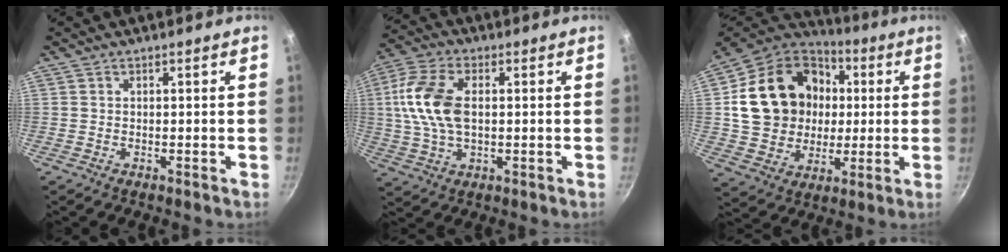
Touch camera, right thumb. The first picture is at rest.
{"total": 12.6, "force": [1.3, 7.2, 10.3], "torque": [-0.203, 0.014, 0.016]}
{"total": 22.8, "force": [3.0, 18.8, 12.5], "torque": [-0.200, 0.029, 0.060]}